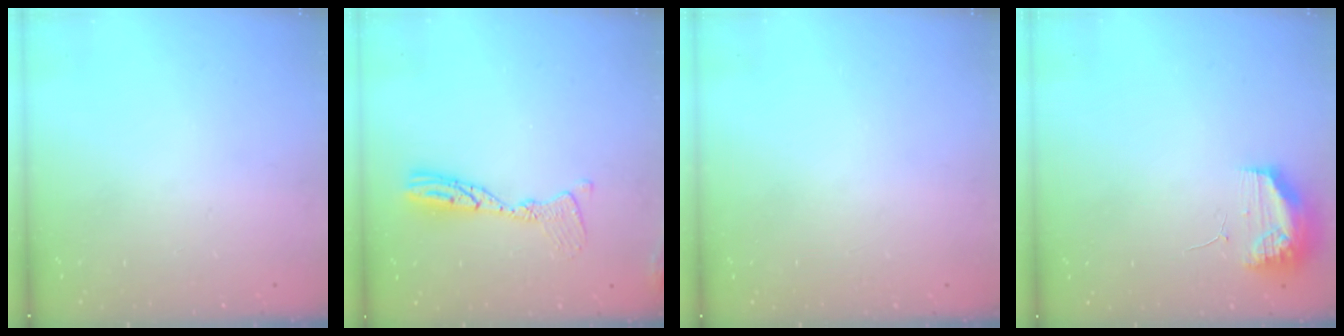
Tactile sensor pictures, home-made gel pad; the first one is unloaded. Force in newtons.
{"total": 10.8, "press": 10.8, "slide": 1.0}
{"total": 0.0}
{"total": 9.7, "press": 9.7, "slide": 0.9}